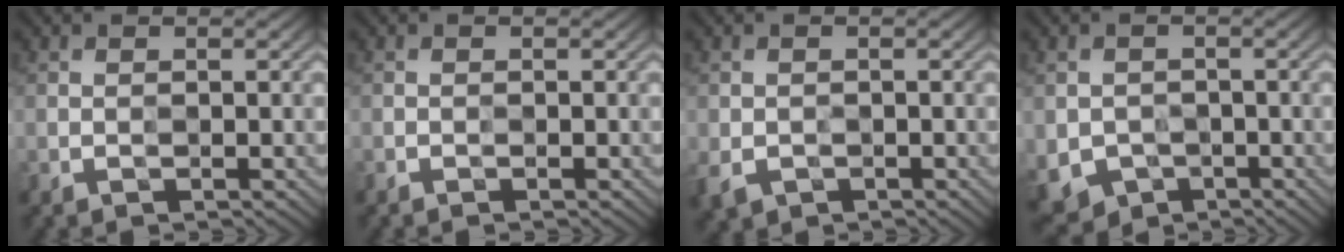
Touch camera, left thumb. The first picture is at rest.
{"total": 0.7, "force": [-0.6, 0.0, 0.3], "torque": [-0.003, -0.003, -0.011]}
{"total": 2.4, "force": [-0.7, 2.1, 0.8], "torque": [-0.026, -0.013, -0.015]}
{"total": 3.7, "force": [-1.5, 3.2, 0.9], "torque": [-0.033, -0.017, -0.025]}